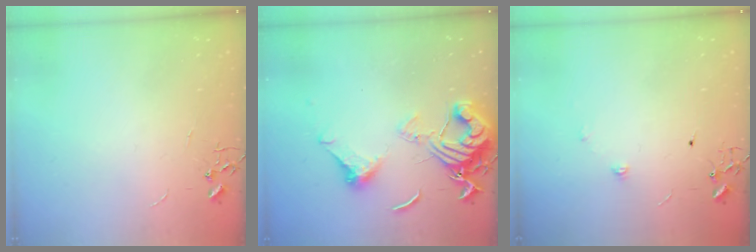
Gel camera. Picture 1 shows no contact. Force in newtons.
{"total": 15.7, "press": 15.6, "slide": 1.8}
{"total": 5.5, "press": 5.4, "slide": 0.9}